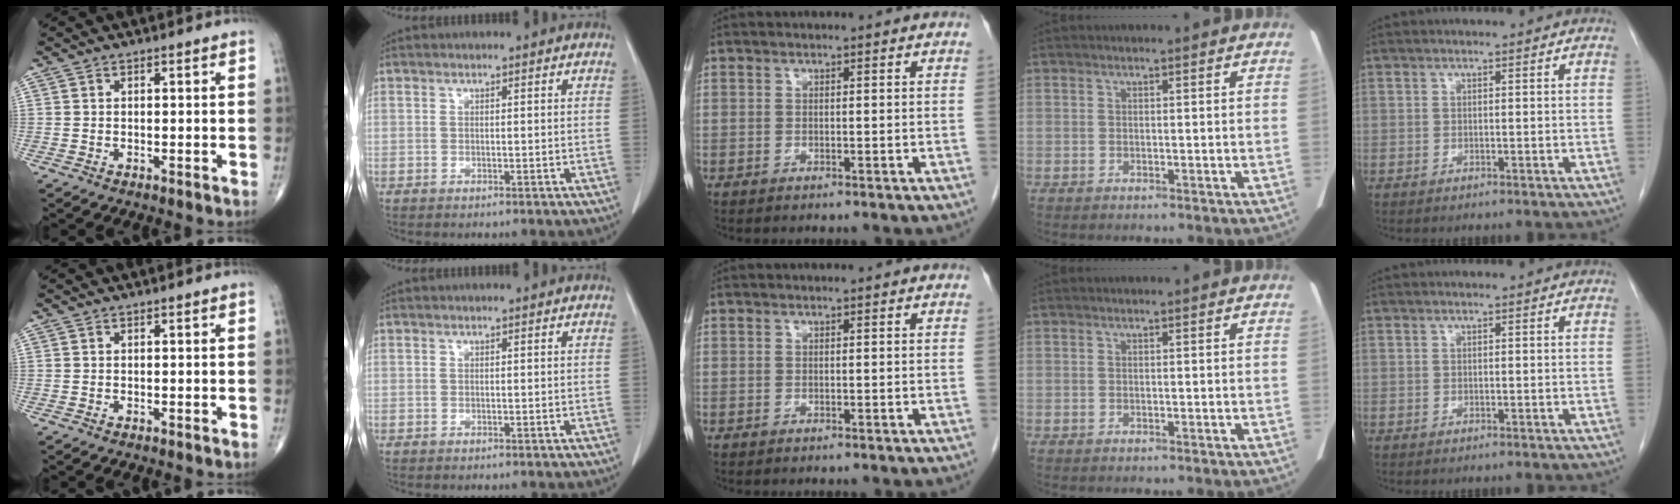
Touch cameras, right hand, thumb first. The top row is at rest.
{}